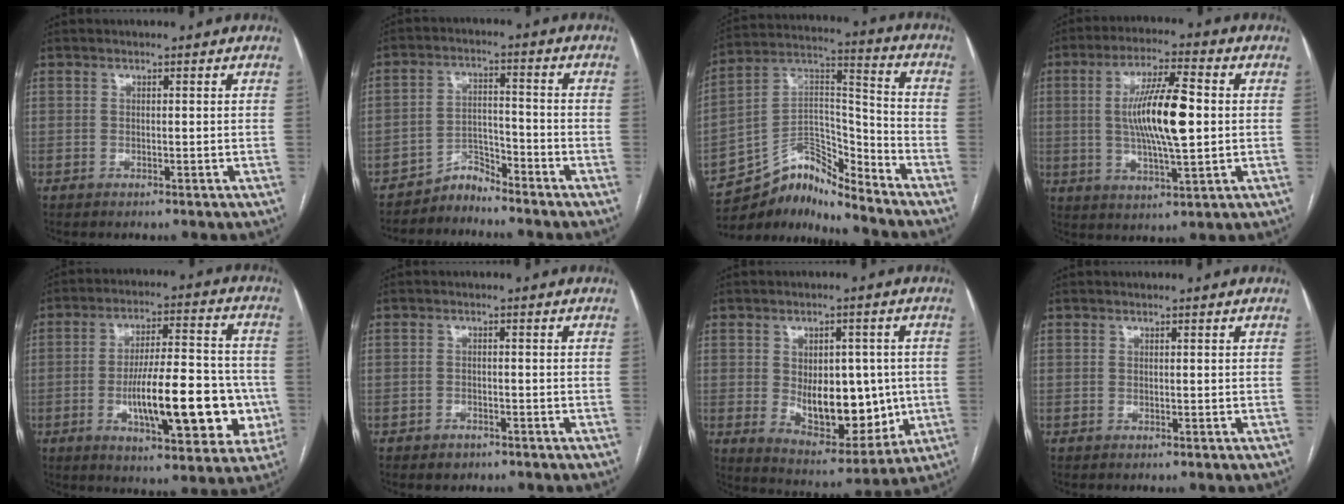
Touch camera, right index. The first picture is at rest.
{"total": 4.0, "force": [-3.9, 0.8, -0.4], "torque": [0.019, 0.006, -0.068]}
{"total": 10.5, "force": [-10.3, 1.8, 1.0], "torque": [-0.011, 0.076, -0.191]}
{"total": 12.6, "force": [0.7, 2.1, 12.4], "torque": [-0.224, 0.005, 0.011]}
{"total": 18.2, "force": [-4.2, 5.3, 16.9], "torque": [-0.241, 0.018, -0.052]}
{"total": 1.9, "force": [-1.4, 1.3, 0.5], "torque": [-0.011, 0.003, -0.015]}
{"total": 13.1, "force": [-0.4, 7.2, 10.9], "torque": [-0.158, -0.001, 0.015]}
{"total": 0.0}